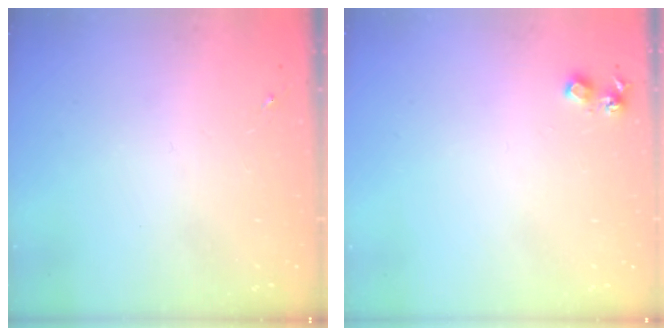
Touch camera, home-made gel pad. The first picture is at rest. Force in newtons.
{"total": 4.8, "press": 4.7, "slide": 0.7}